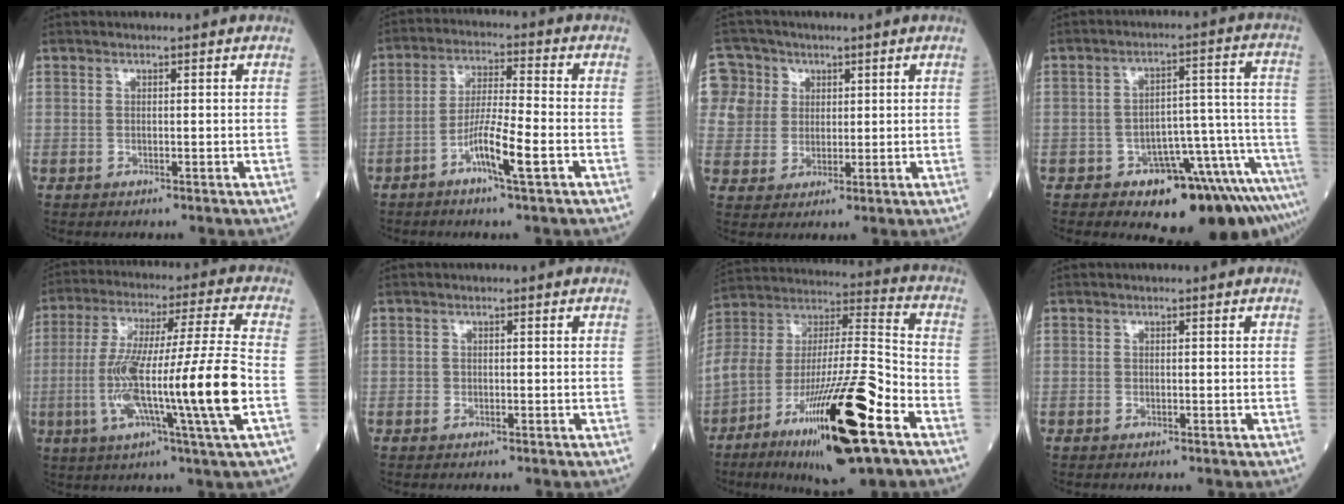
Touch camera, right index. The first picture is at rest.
{"total": 7.4, "force": [-3.5, 0.1, 6.6], "torque": [-0.125, -0.001, -0.066]}
{"total": 9.0, "force": [3.0, 8.5, 0.7], "torque": [-0.019, 0.029, 0.063]}
{"total": 13.5, "force": [-9.6, 3.4, 8.8], "torque": [-0.051, 0.067, -0.129]}
{"total": 18.0, "force": [-3.7, -1.2, 17.5], "torque": [-0.328, -0.004, -0.069]}
{"total": 0.6, "force": [-0.3, 0.5, 0.0], "torque": [0.003, 0.004, -0.006]}
{"total": 25.8, "force": [-12.4, 4.4, 22.2], "torque": [-0.391, -0.028, -0.211]}
{"total": 0.0}